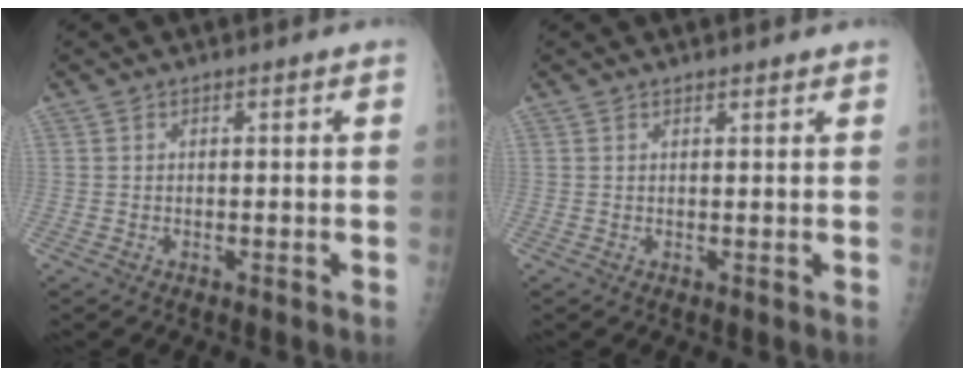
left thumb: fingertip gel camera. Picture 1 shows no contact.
{"total": 1.1, "force": [1.0, 0.2, 0.4], "torque": [-0.001, -0.003, 0.015]}